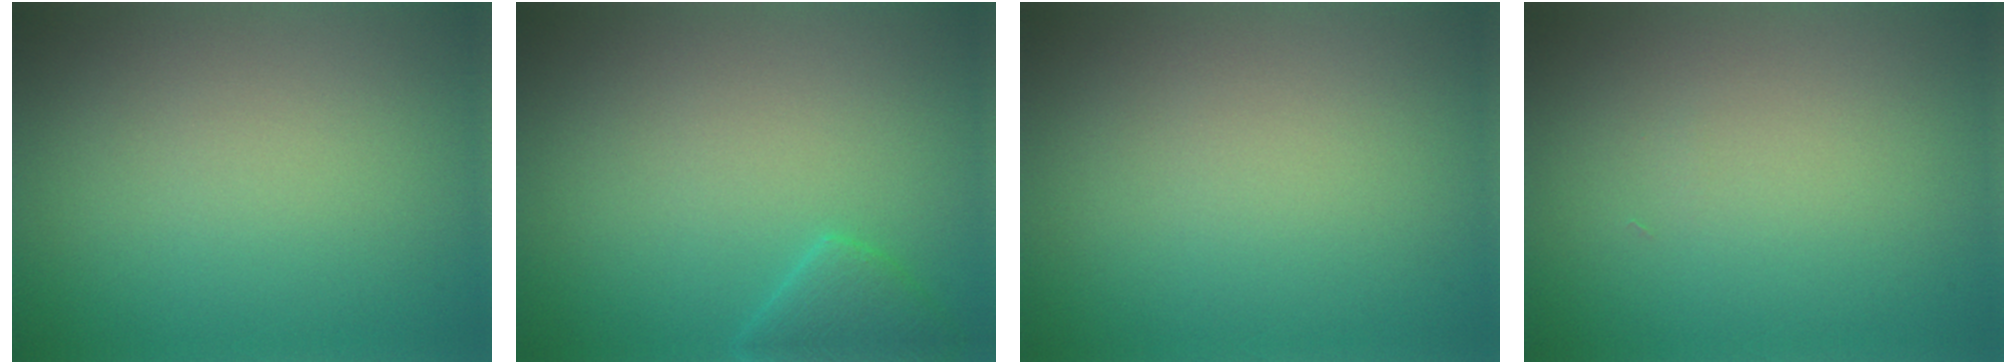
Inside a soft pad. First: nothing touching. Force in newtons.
{"total": 2.3, "press": 2.3, "slide": 0.2}
{"total": 0.0}
{"total": 0.0}